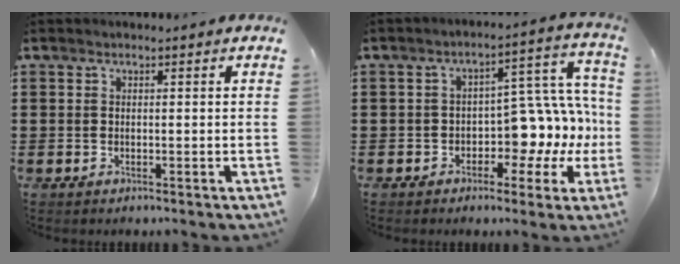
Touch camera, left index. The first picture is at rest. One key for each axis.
{"total": 8.0, "fx": -0.2, "fy": 5.2, "fz": 6.0, "tx": -0.097, "ty": -0.023, "tz": -0.005}